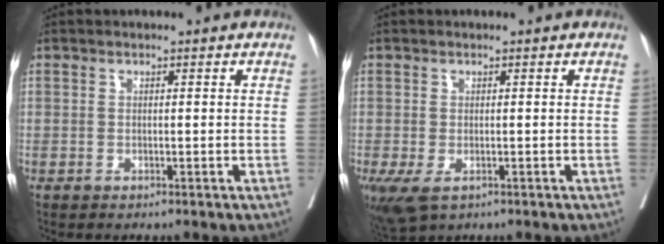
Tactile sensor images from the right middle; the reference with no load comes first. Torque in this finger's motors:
{"motor_torque": [0.32, -0.28, 0.17, 0.04]}